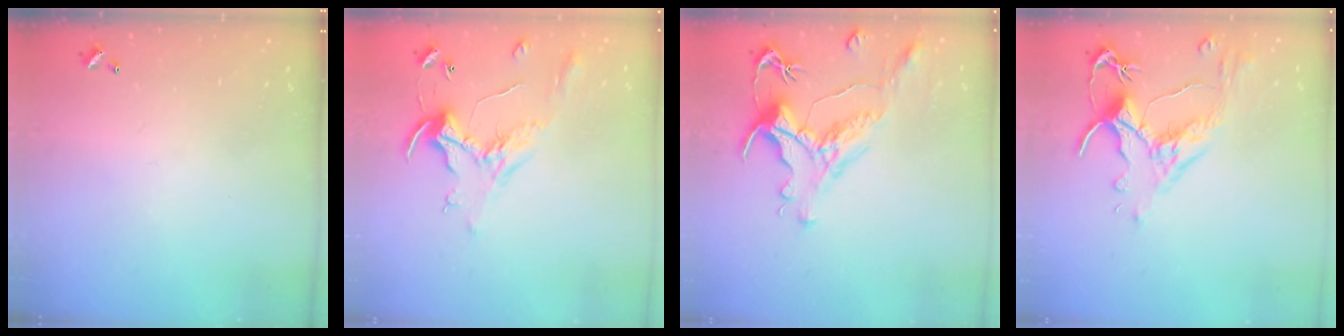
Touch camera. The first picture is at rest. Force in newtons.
{"total": 0.8, "press": 0.5, "slide": 0.6}
{"total": 1.4, "press": 0.2, "slide": 1.4}
{"total": 2.5, "press": 2.1, "slide": 1.2}